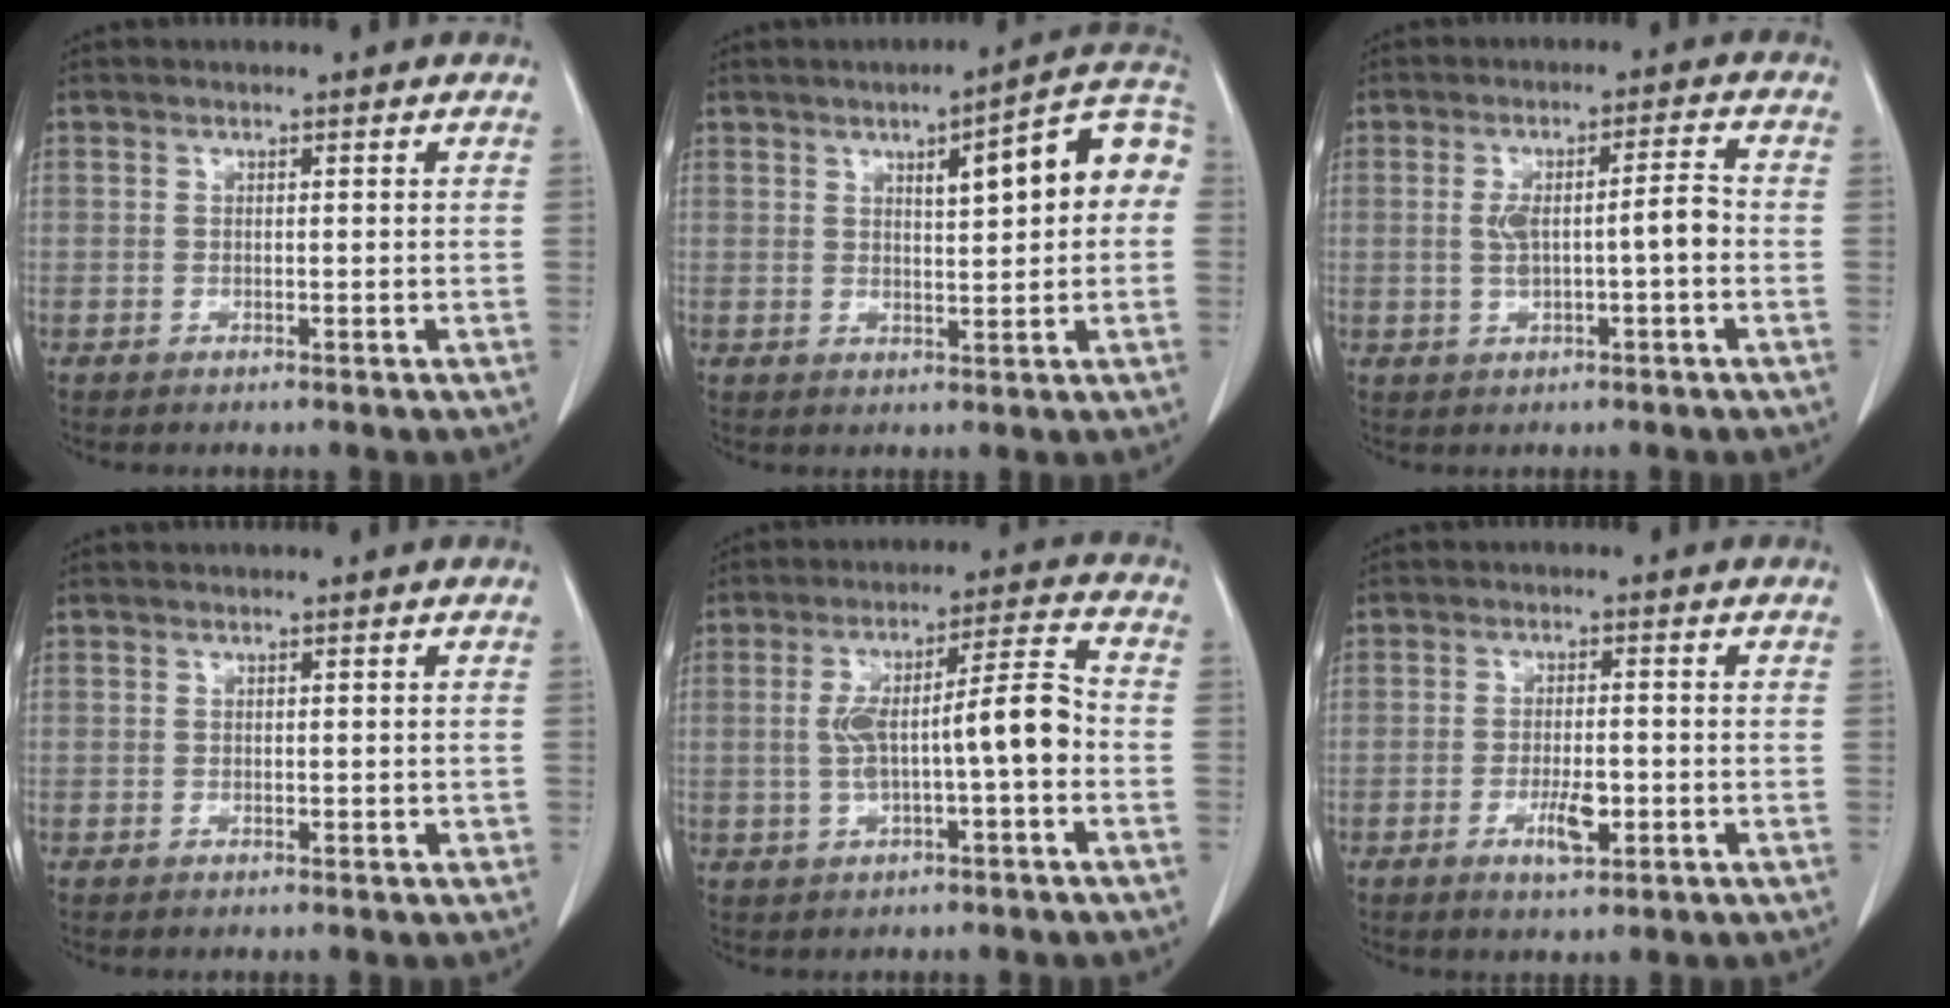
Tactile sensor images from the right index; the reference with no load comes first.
{"total": 11.1, "force": [2.3, 2.2, 10.6], "torque": [-0.140, 0.034, 0.027]}
{"total": 6.0, "force": [-0.5, 1.0, 5.9], "torque": [-0.109, 0.020, -0.002]}
{"total": 0.6, "force": [0.0, 0.4, 0.4], "torque": [-0.004, 0.001, 0.002]}
{"total": 10.1, "force": [-1.3, 1.3, 10.0], "torque": [-0.170, 0.034, -0.018]}
{"total": 4.5, "force": [-1.6, 1.4, 3.9], "torque": [-0.070, 0.001, -0.020]}